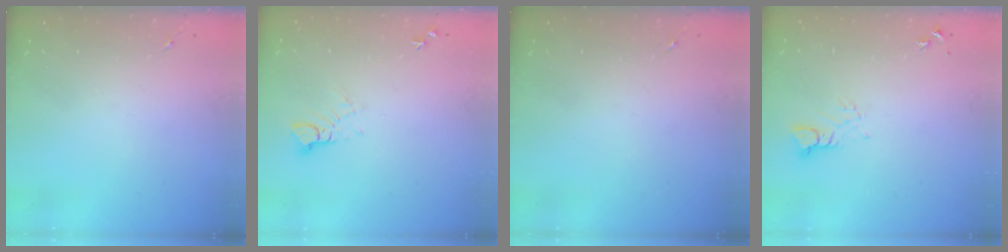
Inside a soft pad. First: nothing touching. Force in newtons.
{"total": 5.9, "press": 5.9, "slide": 0.6}
{"total": 0.0}
{"total": 3.6, "press": 3.6, "slide": 0.3}